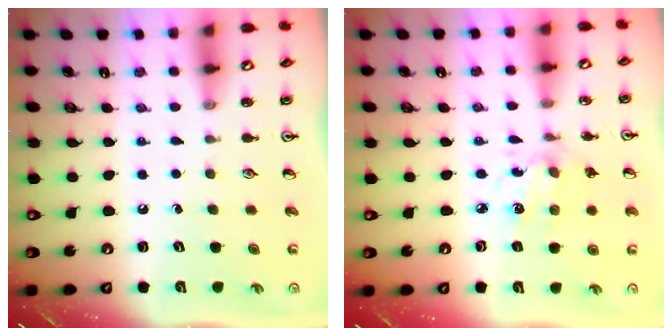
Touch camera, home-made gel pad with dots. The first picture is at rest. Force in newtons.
{"total": 5.0, "press": 4.7, "slide": 1.7}